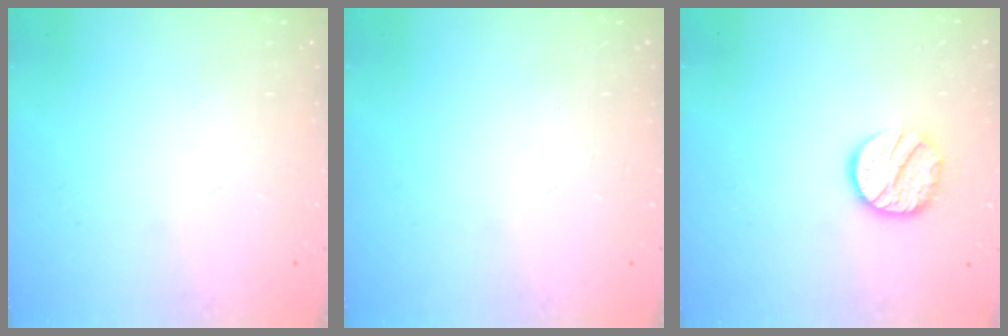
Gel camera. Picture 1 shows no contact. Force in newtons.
{"total": 0.0}
{"total": 12.2, "press": 12.1, "slide": 1.0}